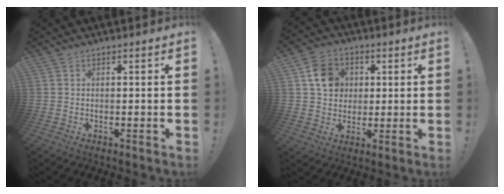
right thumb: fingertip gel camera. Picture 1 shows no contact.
{"total": 11.1, "force": [3.1, 9.8, 4.3], "torque": [-0.053, -0.003, 0.066]}